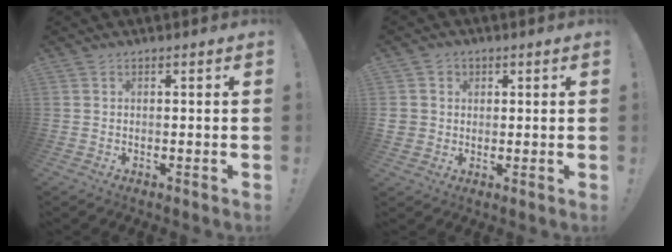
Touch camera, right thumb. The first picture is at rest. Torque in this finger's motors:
{"motor_torque": [-0.02, 0.03, 0.07, -0.06, 0.00]}